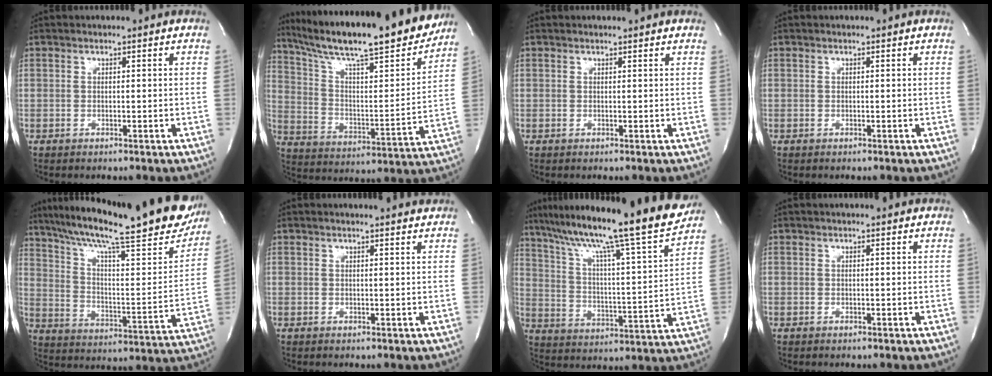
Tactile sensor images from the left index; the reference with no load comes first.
{"total": 25.4, "force": [21.9, 2.0, 12.7], "torque": [-0.221, -0.035, 0.328]}
{"total": 1.3, "force": [1.2, -0.3, 0.3], "torque": [-0.018, -0.001, 0.017]}
{"total": 0.0}
{"total": 31.5, "force": [24.6, 5.2, 19.0], "torque": [-0.305, -0.022, 0.335]}
{"total": 3.9, "force": [3.7, -0.2, 1.1], "torque": [-0.019, -0.002, 0.034]}
{"total": 24.8, "force": [20.7, -0.2, 13.8], "torque": [-0.236, -0.035, 0.301]}
{"total": 1.4, "force": [1.2, 0.1, 0.6], "torque": [-0.010, 0.015, 0.015]}